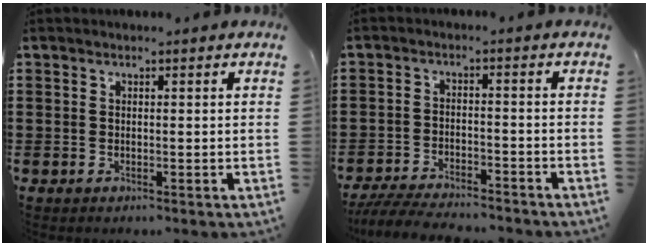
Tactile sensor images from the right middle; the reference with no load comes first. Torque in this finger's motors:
{"motor_torque": [1.10, -0.61, 0.34, 0.14]}